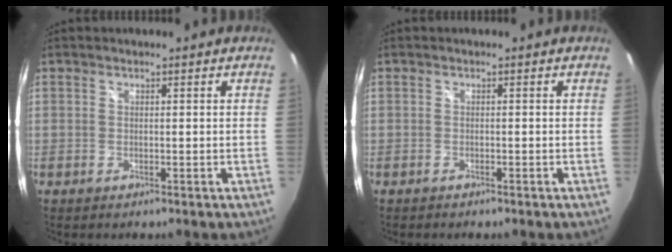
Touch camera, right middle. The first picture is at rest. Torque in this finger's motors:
{"motor_torque": [-0.33, 0.01, -0.05, 0.00]}